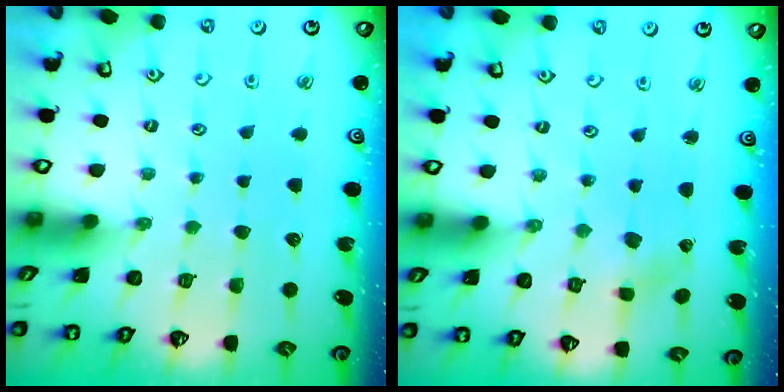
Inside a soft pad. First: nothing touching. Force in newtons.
{"total": 2.3, "press": 2.3, "slide": 0.5}